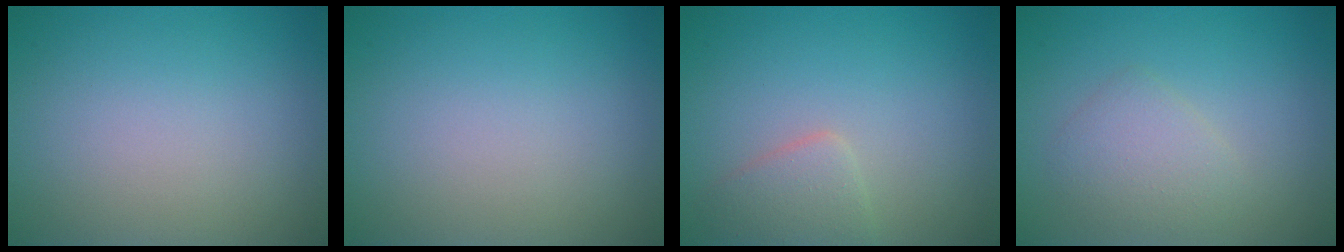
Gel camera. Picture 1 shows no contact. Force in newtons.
{"total": 0.0}
{"total": 2.2, "press": 2.2, "slide": 0.1}
{"total": 2.4, "press": 2.4, "slide": 0.0}